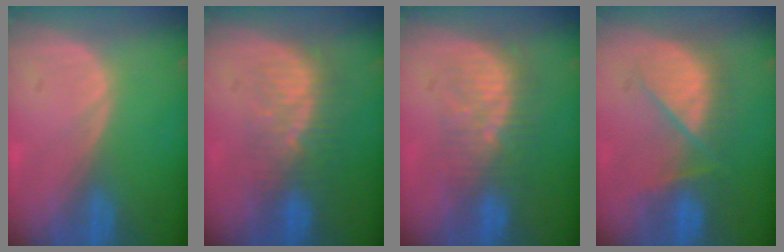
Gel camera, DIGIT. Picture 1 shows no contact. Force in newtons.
{"total": 8.2, "press": 7.2, "slide": 3.8}
{"total": 7.9, "press": 7.5, "slide": 2.5}
{"total": 7.7, "press": 7.7, "slide": 0.6}